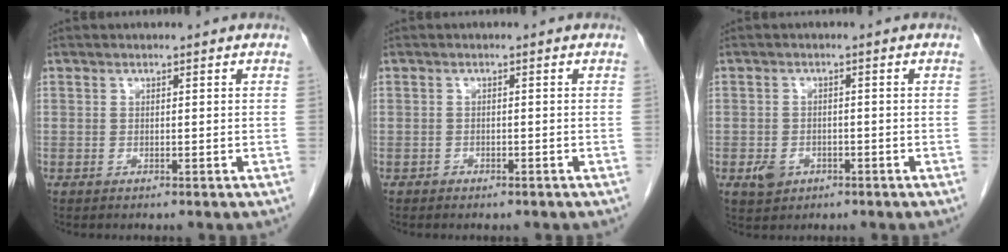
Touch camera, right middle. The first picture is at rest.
{"total": 0.9, "force": [-0.6, 0.6, 0.0], "torque": [-0.006, 0.004, -0.010]}
{"total": 3.1, "force": [-1.4, 2.4, 1.4], "torque": [-0.027, 0.003, -0.015]}